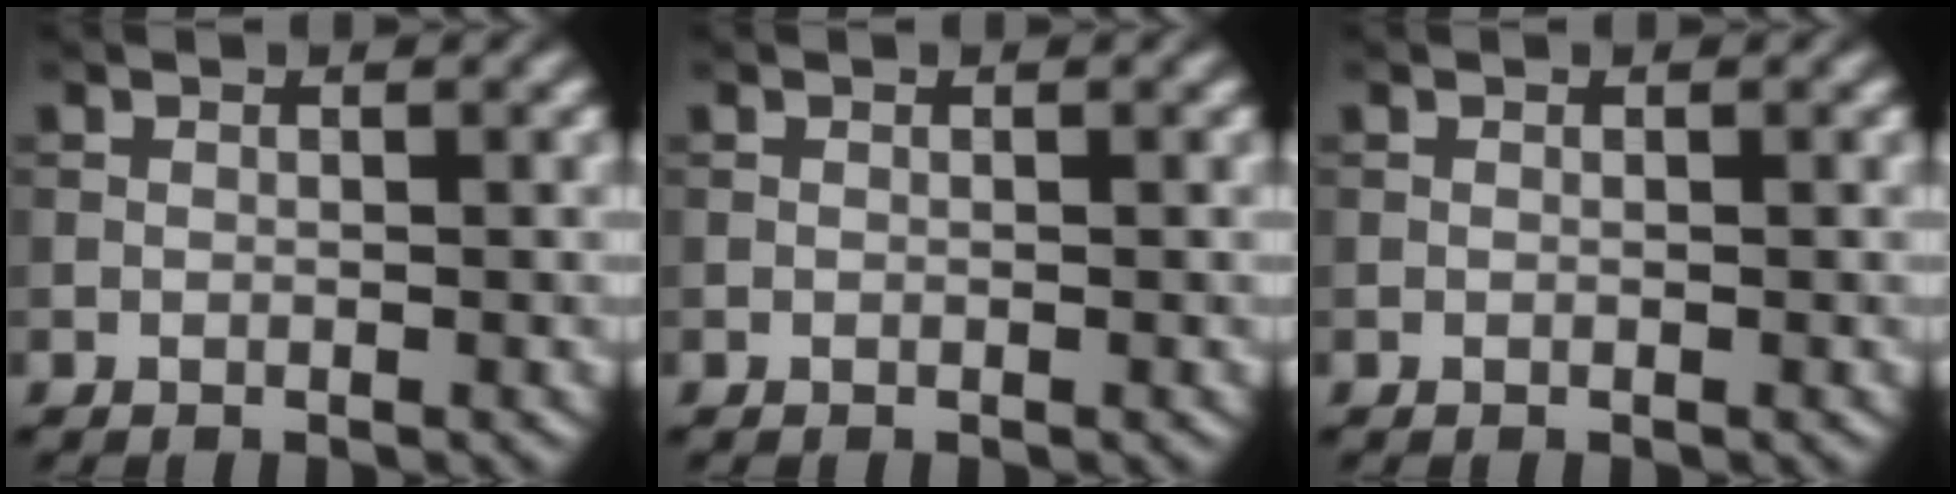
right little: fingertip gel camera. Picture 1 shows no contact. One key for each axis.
{"total": 0.0}
{"total": 0.0}